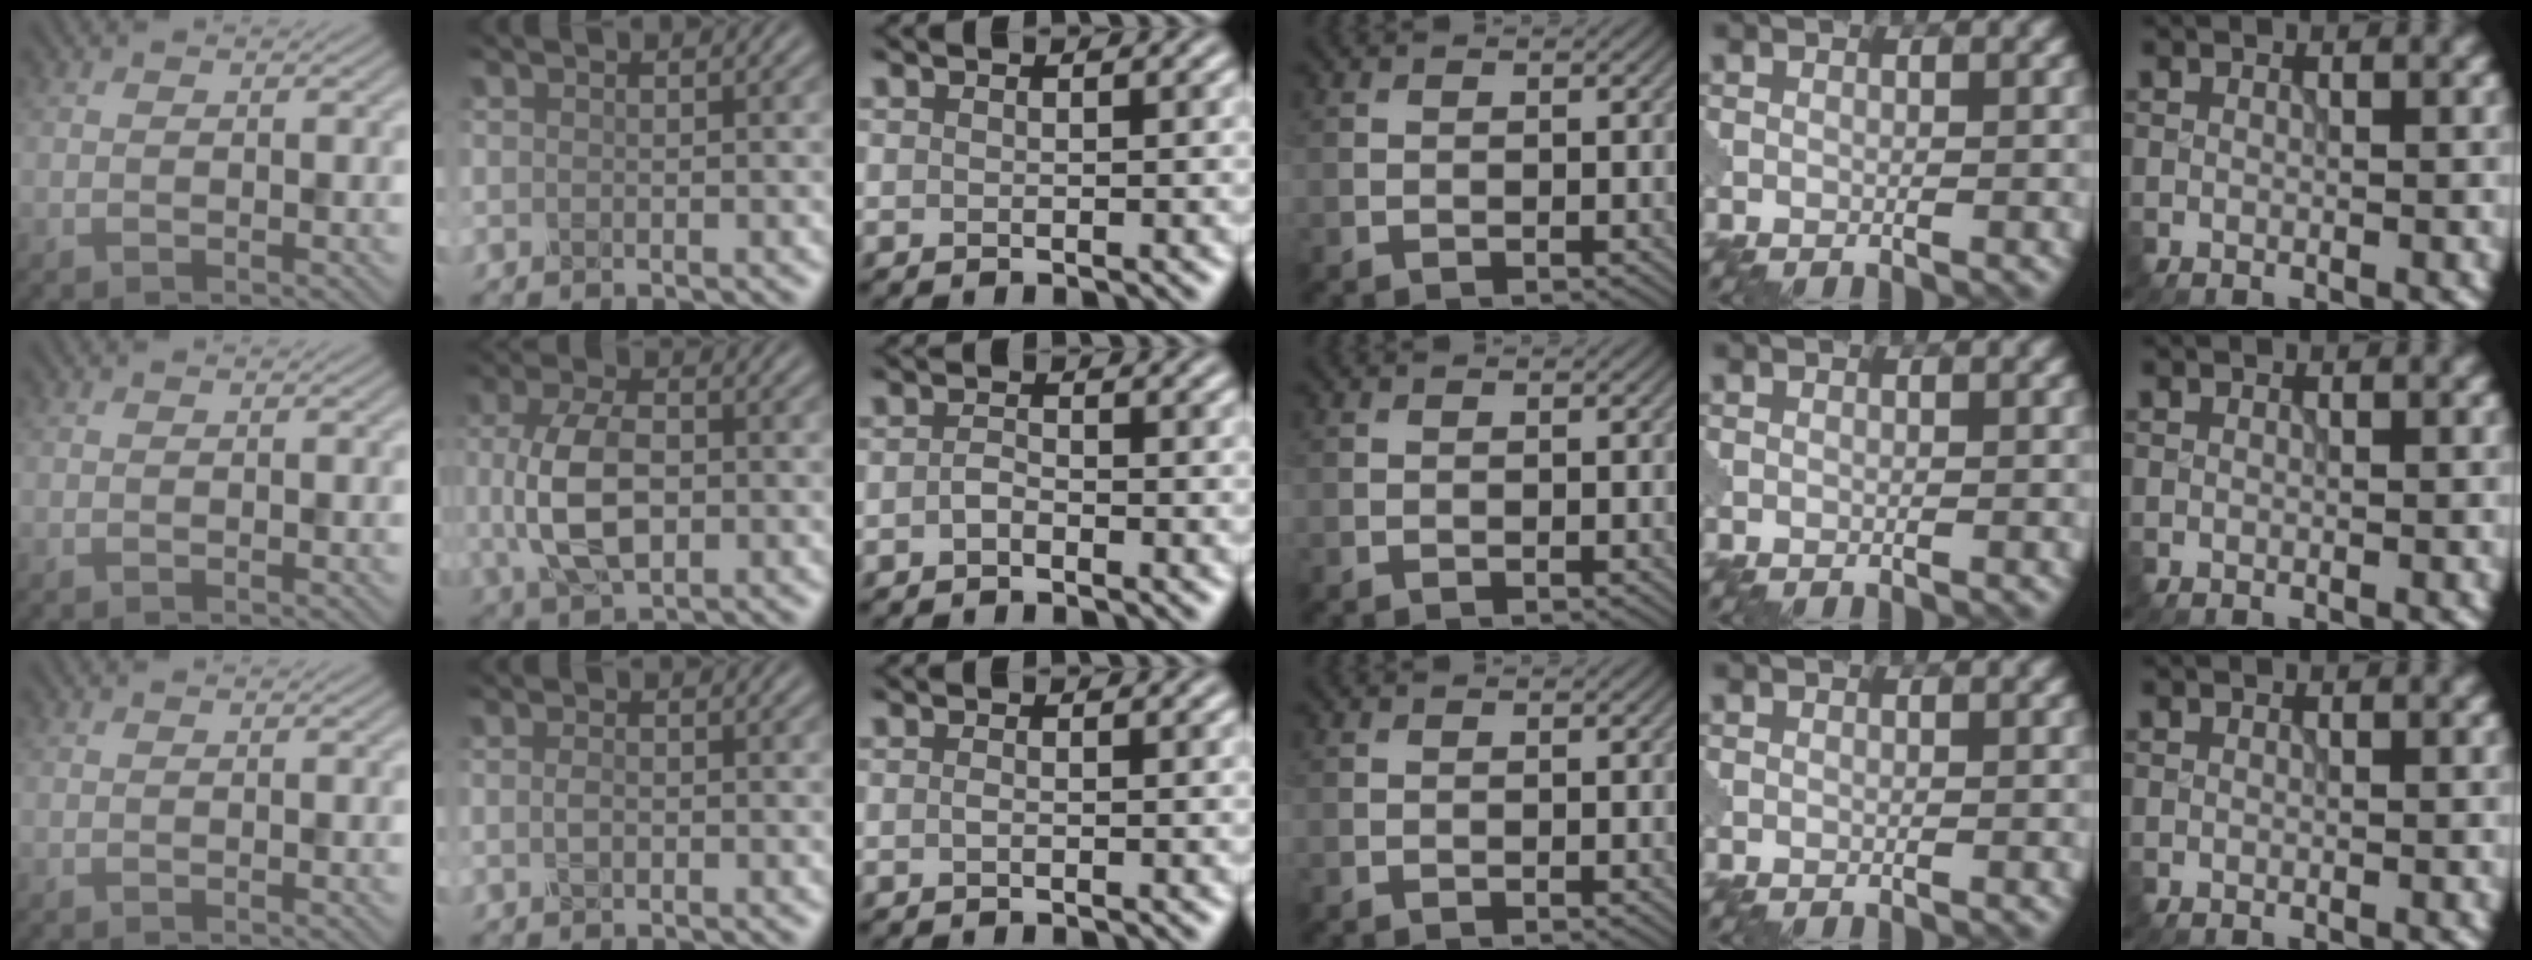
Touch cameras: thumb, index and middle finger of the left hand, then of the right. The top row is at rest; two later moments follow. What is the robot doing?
{"motion": "close", "object": "eyeshadow palette"}